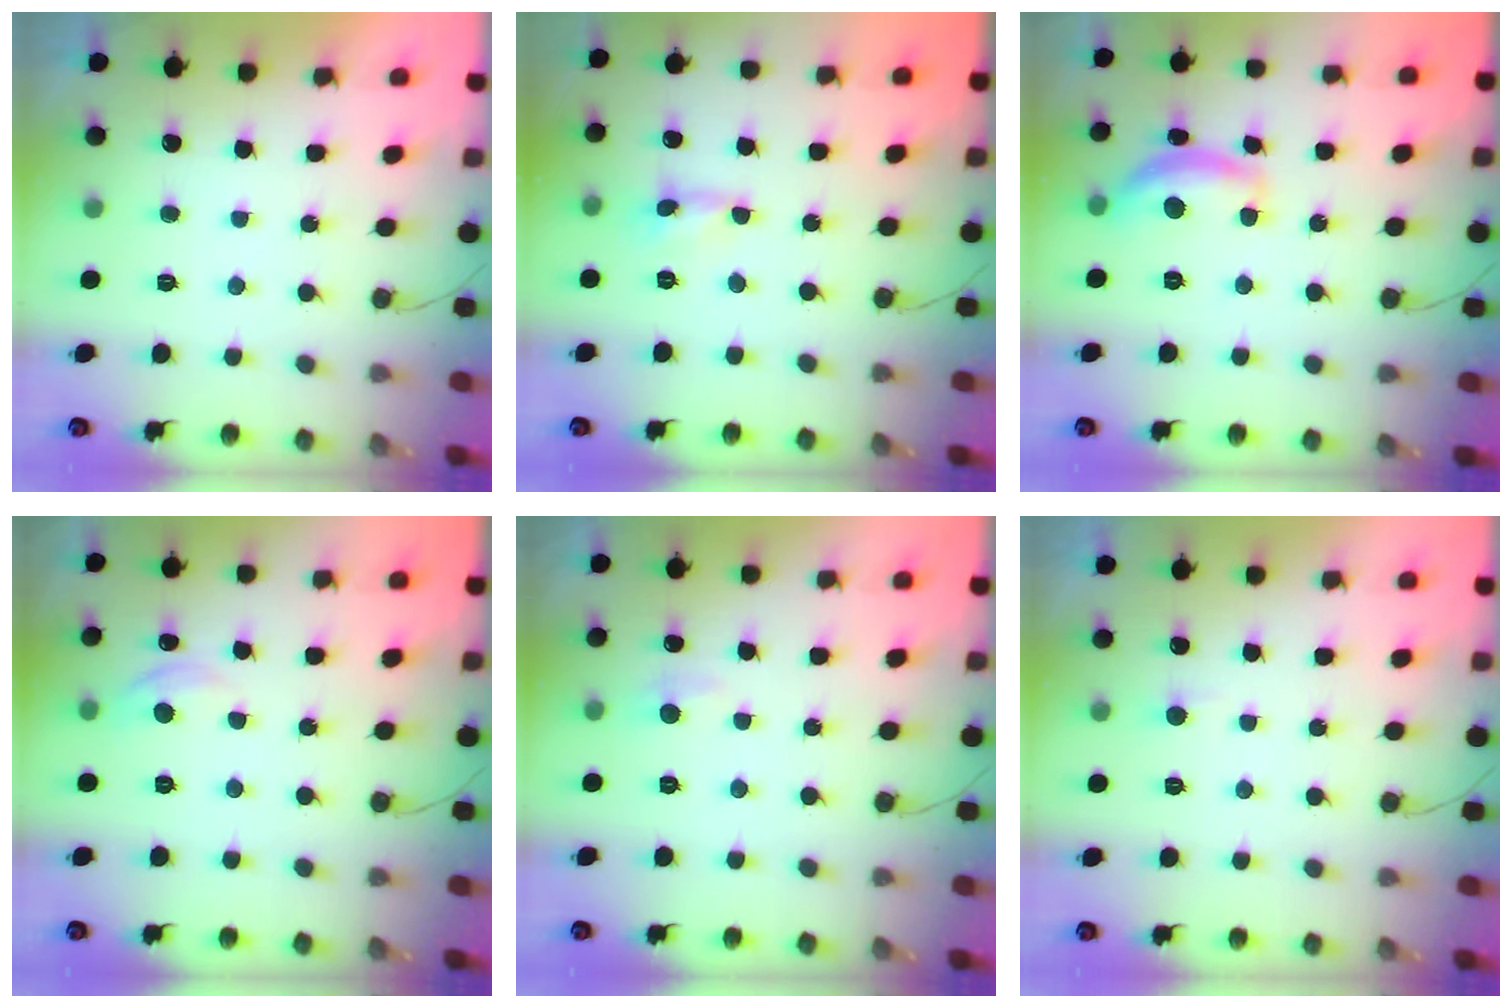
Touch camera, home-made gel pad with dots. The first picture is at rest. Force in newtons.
{"total": 0.0}
{"total": 12.7, "press": 12.6, "slide": 0.8}
{"total": 5.5, "press": 5.5, "slide": 0.6}
{"total": 5.3, "press": 5.2, "slide": 0.7}
{"total": 2.0, "press": 2.0, "slide": 0.2}